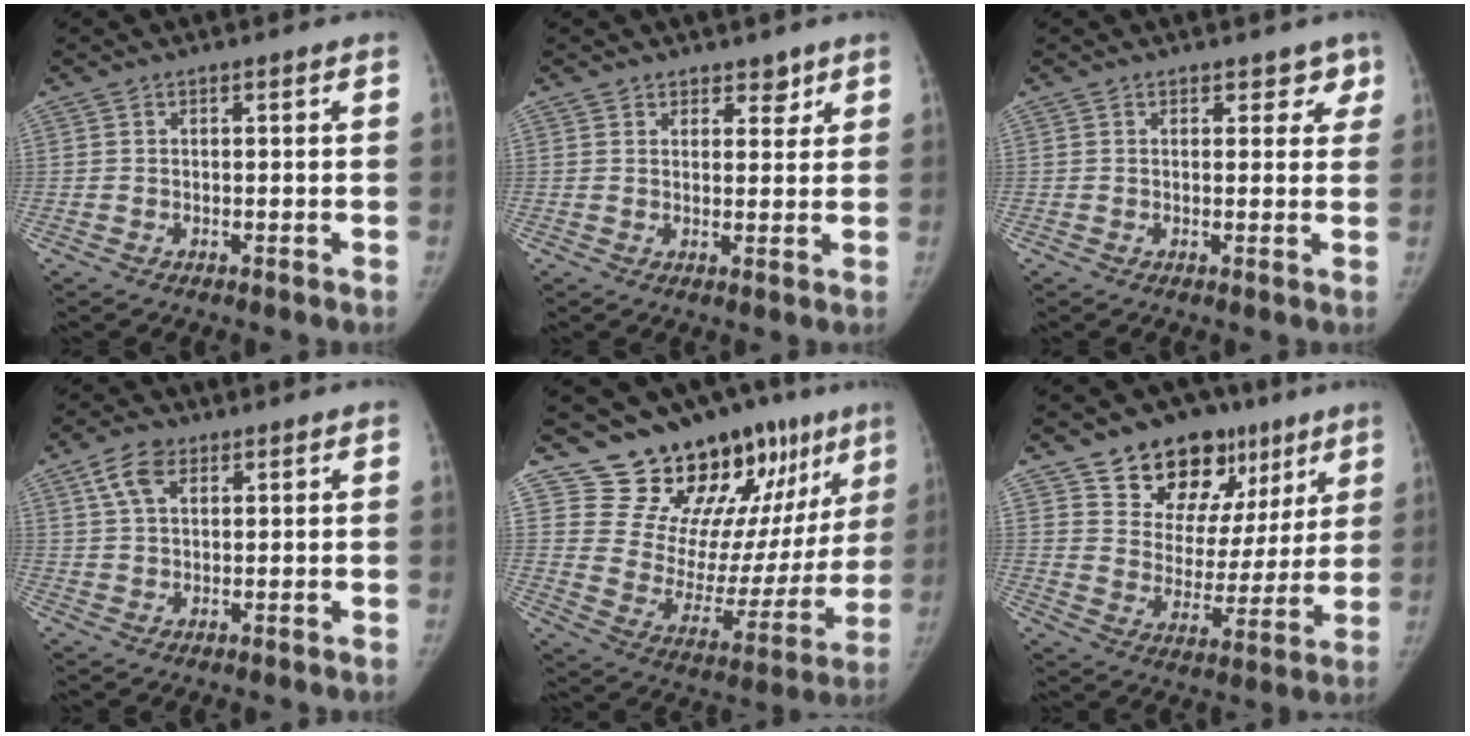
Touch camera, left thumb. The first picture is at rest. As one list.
[{"total": 3.1, "force": [2.3, 1.9, 0.6], "torque": [0.025, -0.013, 0.034]}, {"total": 3.1, "force": [2.0, 2.1, 0.9], "torque": [0.030, -0.007, 0.019]}, {"total": 5.6, "force": [2.7, 3.4, 3.5], "torque": [-0.052, 0.002, 0.051]}, {"total": 20.8, "force": [15.6, 8.8, 10.6], "torque": [-0.083, -0.109, 0.236]}, {"total": 19.4, "force": [11.7, 12.6, 8.9], "torque": [-0.061, -0.029, 0.184]}]